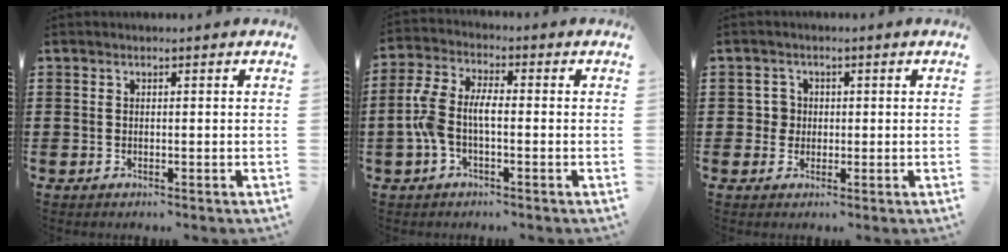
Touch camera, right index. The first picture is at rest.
{"total": 6.2, "force": [-1.1, 3.0, 5.3], "torque": [-0.131, -0.001, -0.029]}
{"total": 2.6, "force": [-0.1, 2.5, 0.7], "torque": [-0.024, 0.009, -0.004]}